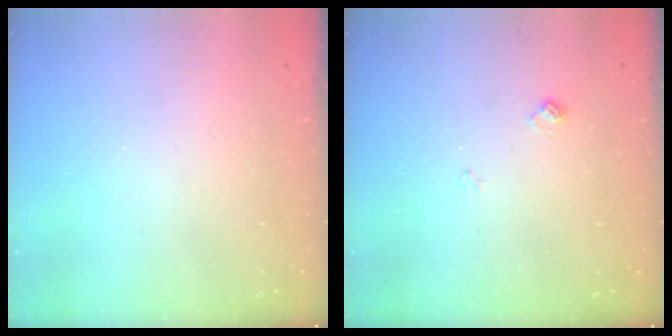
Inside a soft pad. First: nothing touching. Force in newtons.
{"total": 5.9, "press": 5.8, "slide": 0.5}